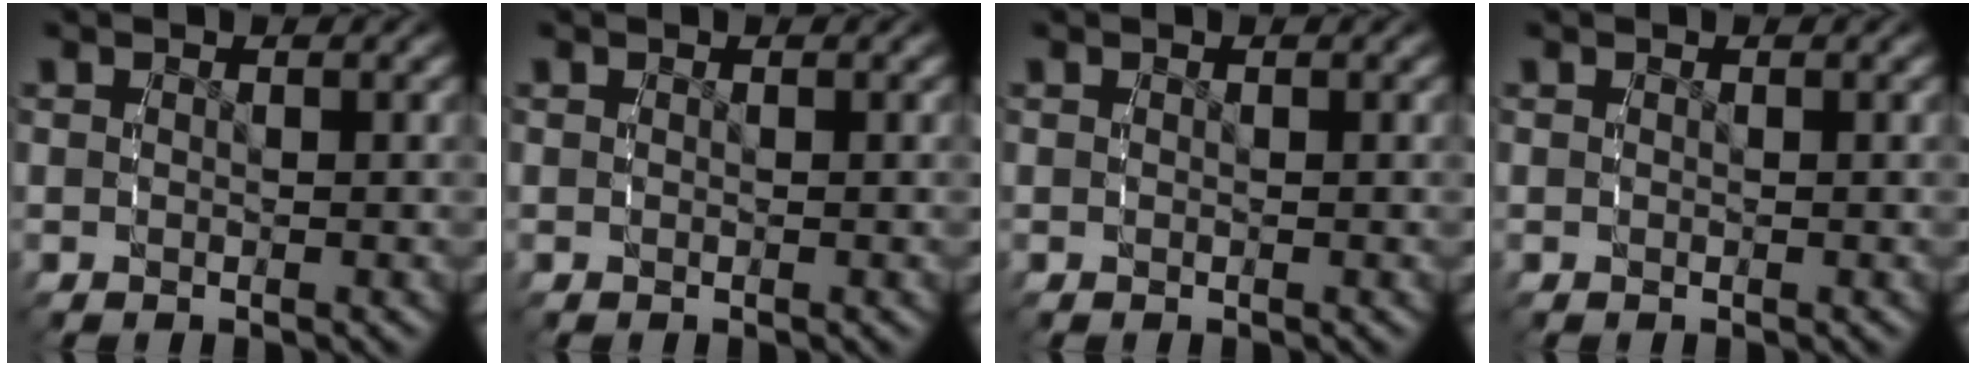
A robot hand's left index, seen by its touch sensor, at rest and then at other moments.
{"total": 0.0}
{"total": 0.0}
{"total": 0.0}